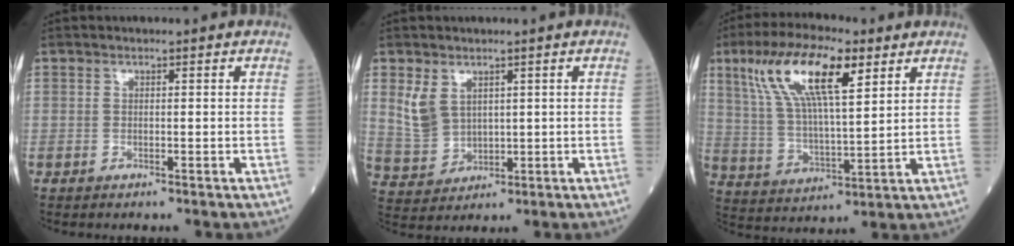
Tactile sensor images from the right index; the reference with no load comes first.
{"total": 5.0, "force": [1.9, 3.7, 2.8], "torque": [-0.072, 0.008, 0.054]}
{"total": 14.9, "force": [7.3, 3.7, 12.4], "torque": [-0.249, 0.020, 0.137]}